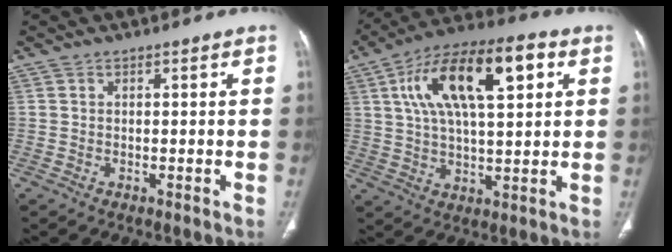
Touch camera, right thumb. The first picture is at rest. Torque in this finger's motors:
{"motor_torque": [1.32, 3.39, 0.42, 0.00, 0.19]}